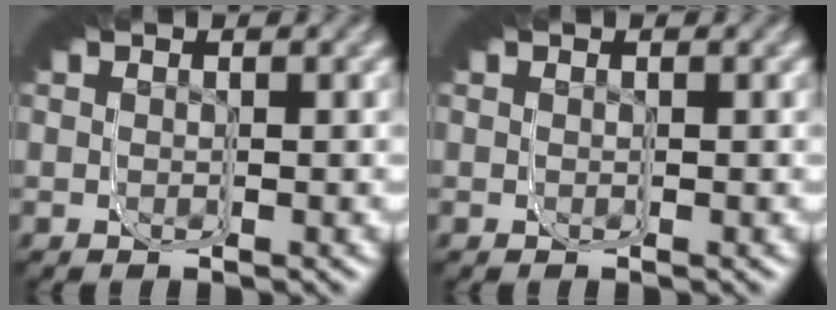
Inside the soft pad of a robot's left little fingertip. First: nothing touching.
{"total": 0.0}